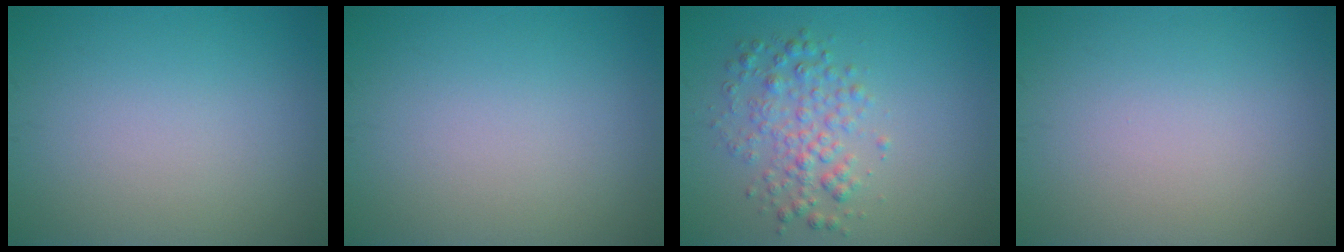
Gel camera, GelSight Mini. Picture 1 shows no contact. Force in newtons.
{"total": 0.0}
{"total": 3.2, "press": 3.2, "slide": 0.1}
{"total": 0.0}